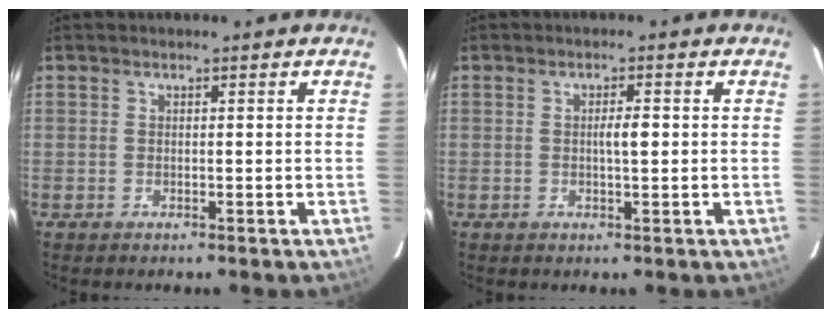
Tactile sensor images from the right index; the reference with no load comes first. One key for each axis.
{"total": 2.2, "fx": 0.0, "fy": 0.3, "fz": 2.2, "tx": -0.039, "ty": 0.002, "tz": 0.000}